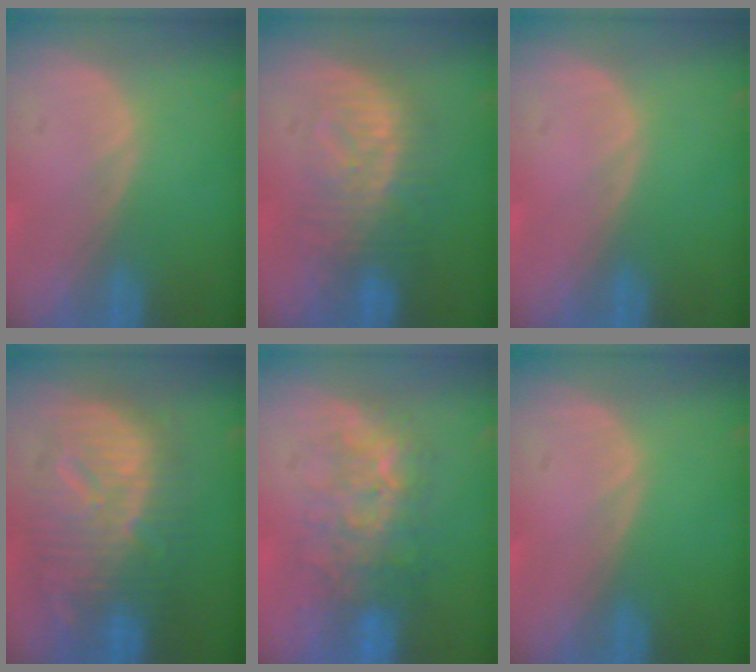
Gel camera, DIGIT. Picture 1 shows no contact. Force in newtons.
{"total": 8.2, "press": 7.9, "slide": 2.1}
{"total": 0.0}
{"total": 12.5, "press": 12.4, "slide": 1.1}
{"total": 7.8, "press": 7.7, "slide": 1.5}
{"total": 0.0}